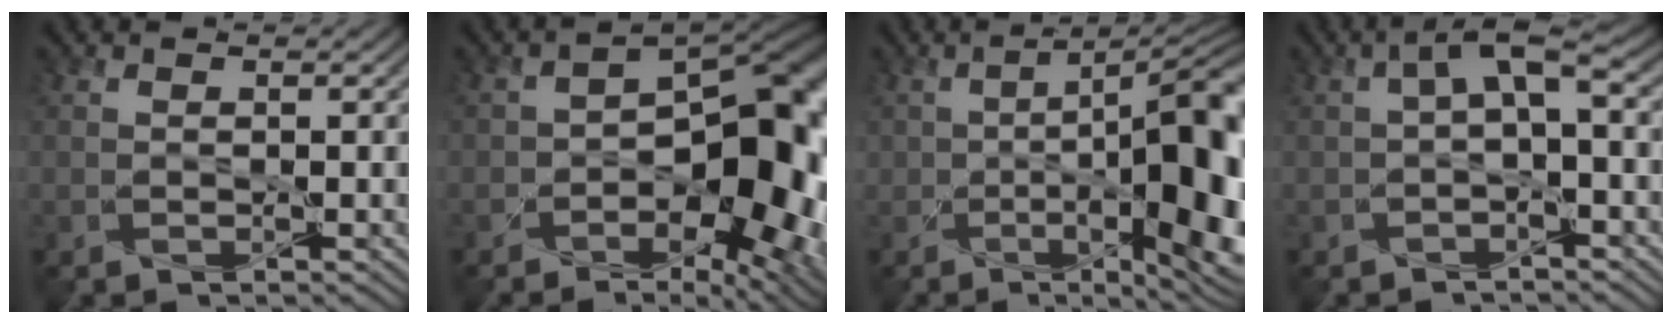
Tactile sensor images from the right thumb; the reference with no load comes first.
{"total": 16.5, "force": [-5.2, 8.8, 12.9], "torque": [-0.154, -0.019, -0.080]}
{"total": 17.0, "force": [-3.5, 5.7, 15.7], "torque": [-0.193, -0.008, -0.058]}
{"total": 3.3, "force": [-0.4, 0.8, 3.1], "torque": [-0.056, 0.017, -0.011]}